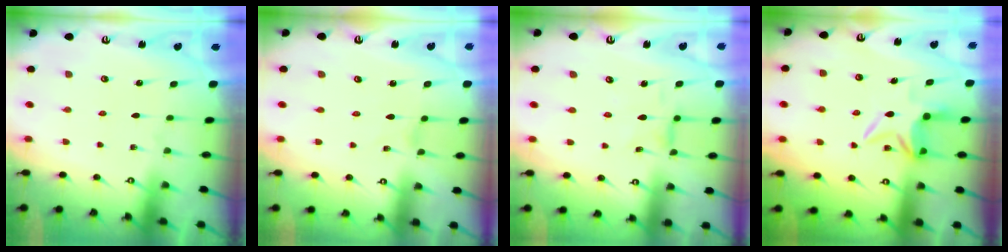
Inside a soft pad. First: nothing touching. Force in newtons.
{"total": 0.0}
{"total": 3.5, "press": 3.5, "slide": 0.4}
{"total": 6.6, "press": 6.6, "slide": 0.7}